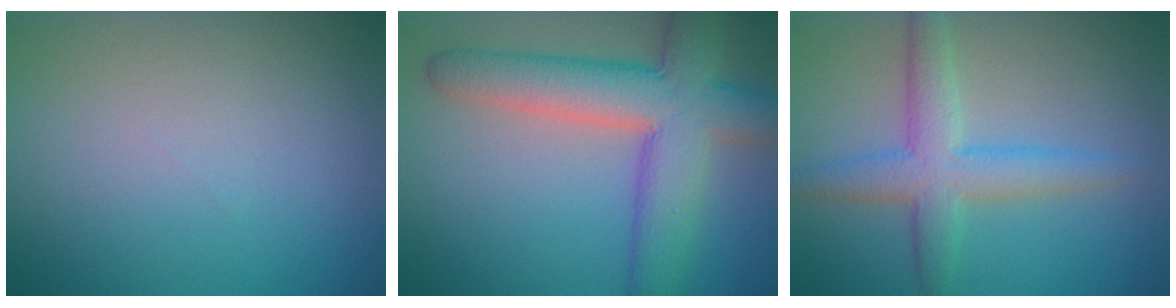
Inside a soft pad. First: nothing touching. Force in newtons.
{"total": 8.5, "press": 8.5, "slide": 0.5}
{"total": 4.4, "press": 4.4, "slide": 0.1}